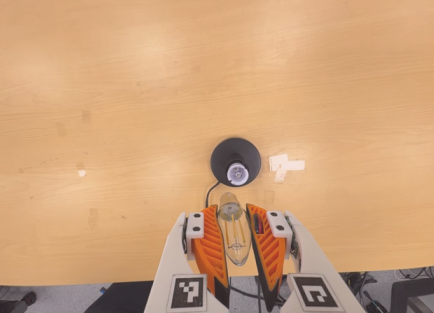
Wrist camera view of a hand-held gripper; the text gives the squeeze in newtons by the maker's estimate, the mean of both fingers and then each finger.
{"total": 21.7, "left": 22.9, "right": 20.5}